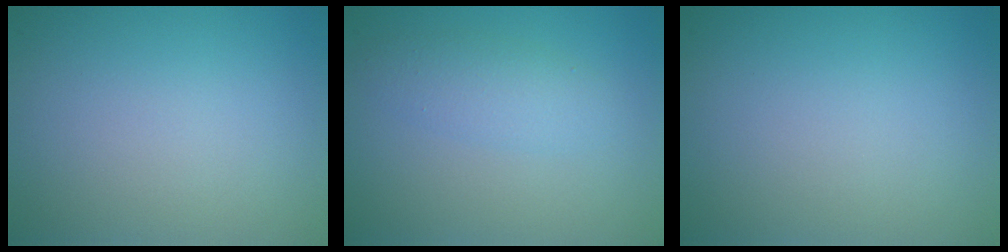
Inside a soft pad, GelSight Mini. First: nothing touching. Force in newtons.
{"total": 2.2, "press": 2.2, "slide": 0.1}
{"total": 0.0}